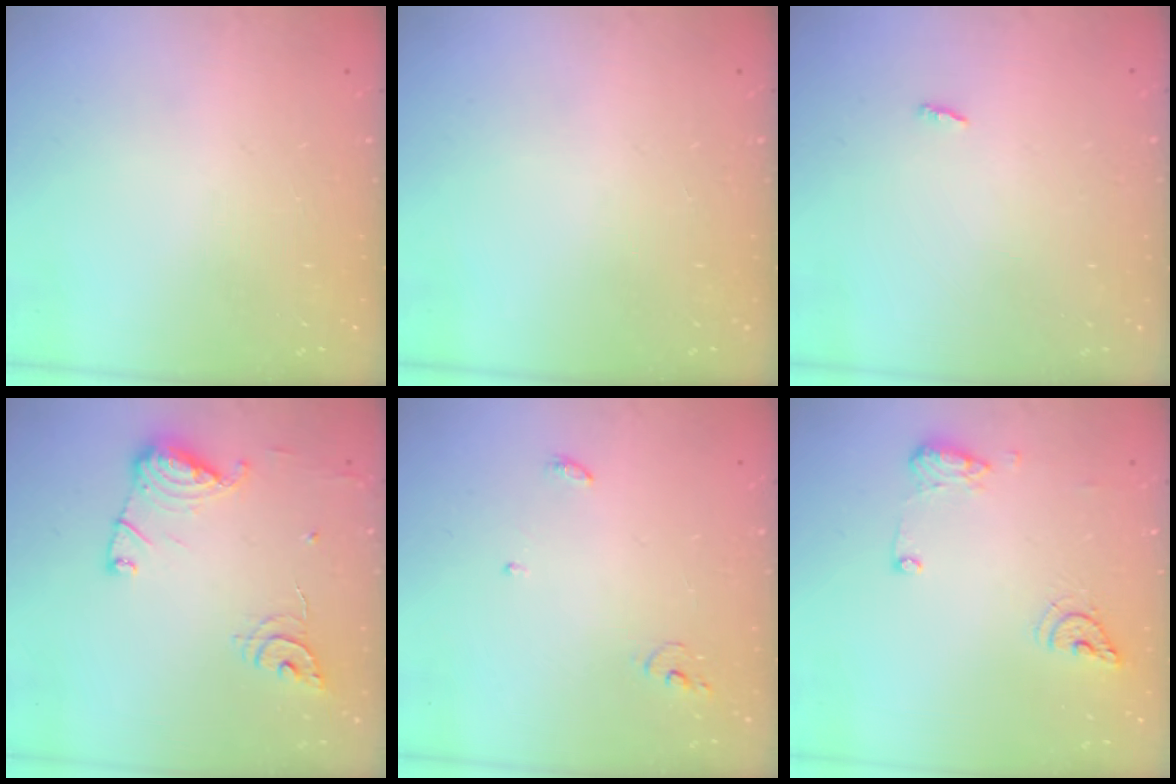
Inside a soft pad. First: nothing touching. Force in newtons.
{"total": 0.0}
{"total": 1.9, "press": 1.9, "slide": 0.2}
{"total": 13.7, "press": 13.6, "slide": 1.5}
{"total": 3.8, "press": 3.8, "slide": 0.4}
{"total": 9.6, "press": 9.5, "slide": 1.4}